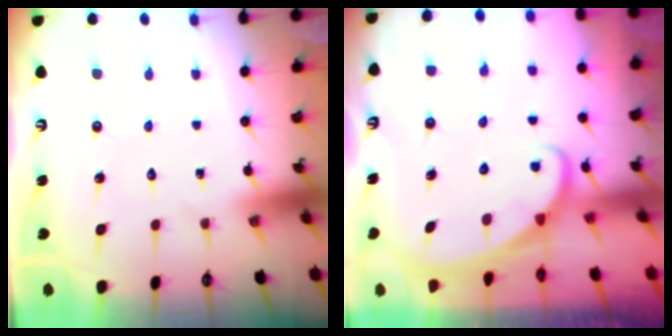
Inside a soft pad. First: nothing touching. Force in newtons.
{"total": 1.6, "press": 1.6, "slide": 0.1}